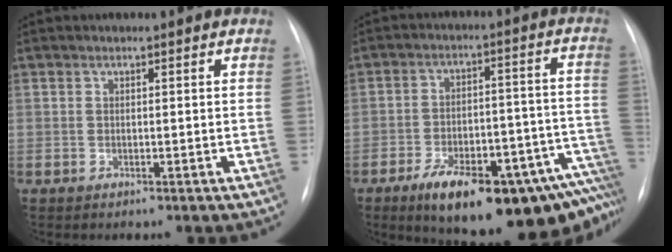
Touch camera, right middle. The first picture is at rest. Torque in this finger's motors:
{"motor_torque": [1.20, -0.94, 0.47, 0.10]}